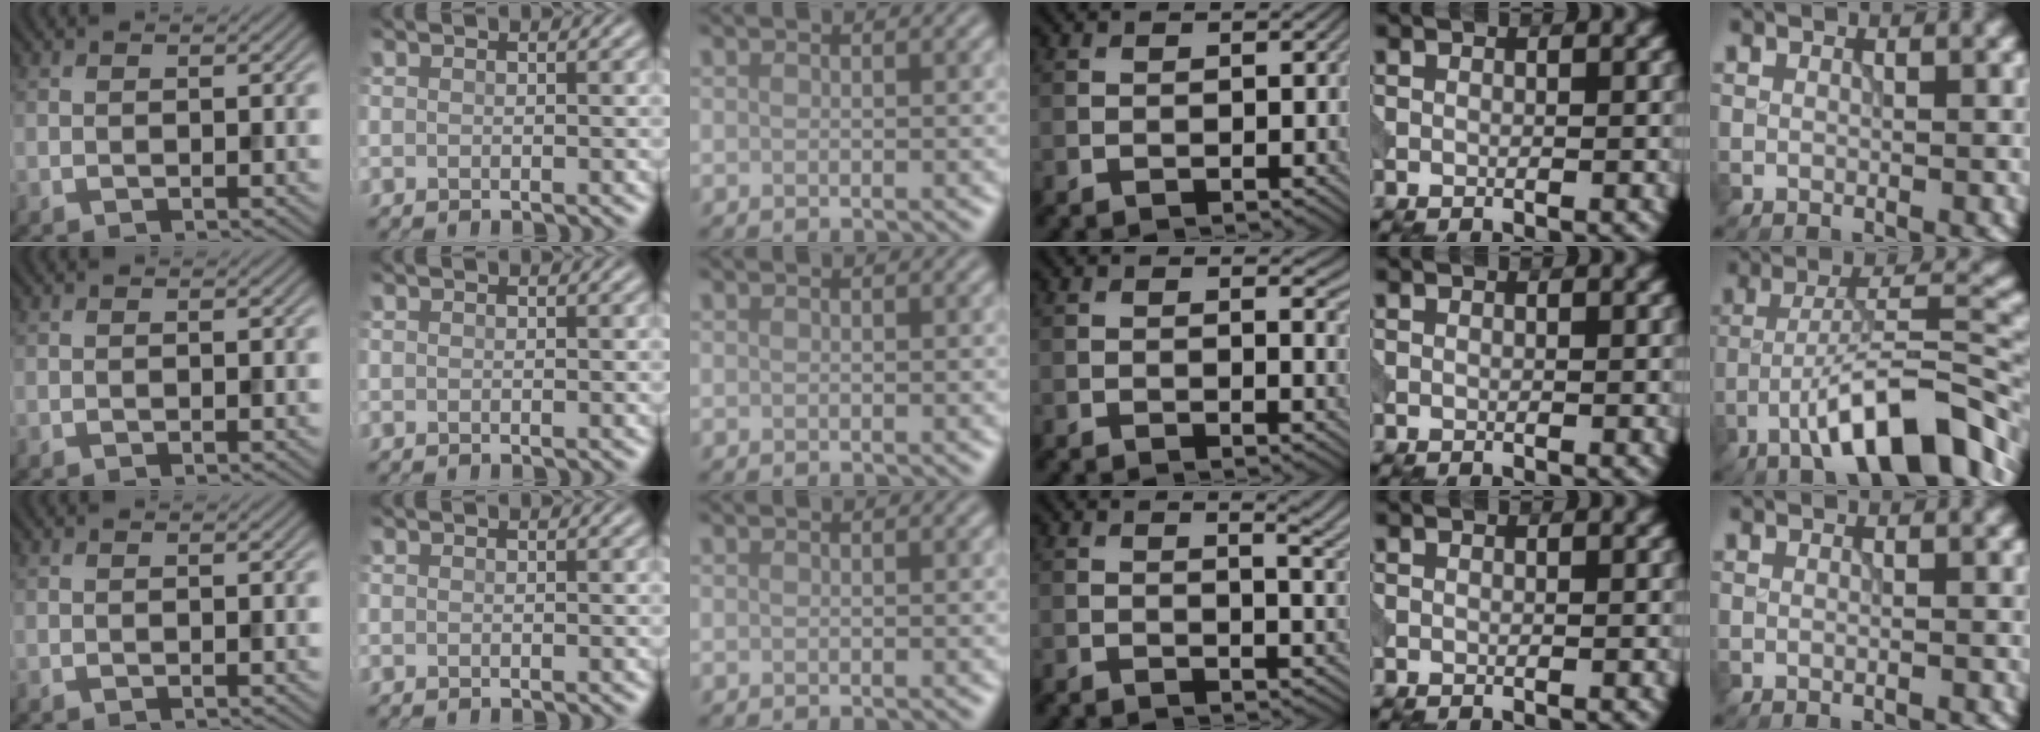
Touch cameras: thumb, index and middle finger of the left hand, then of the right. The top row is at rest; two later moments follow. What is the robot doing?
{"motion": "pour", "object": "beaker"}